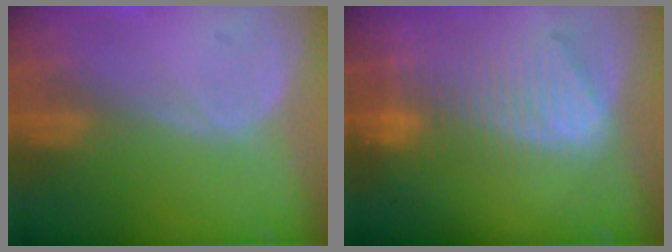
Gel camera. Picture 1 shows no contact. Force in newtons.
{"total": 9.5, "press": 8.2, "slide": 4.6}